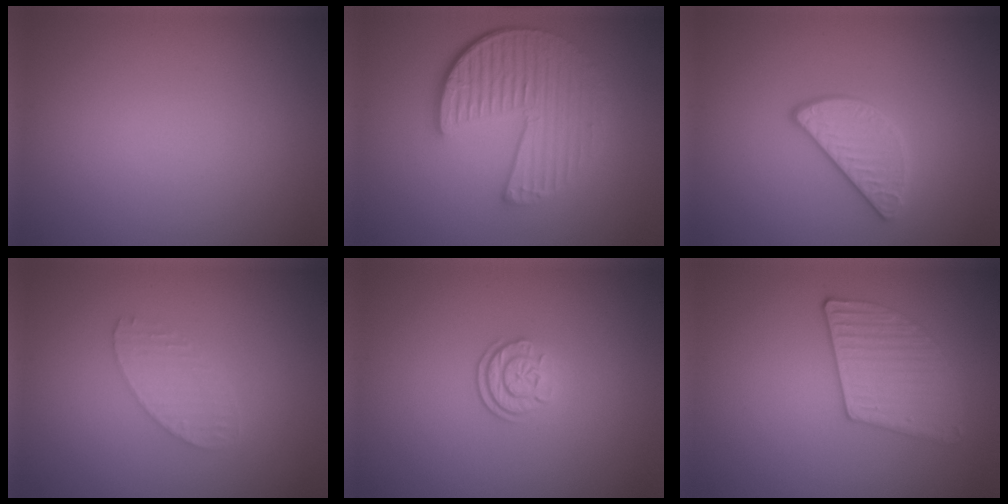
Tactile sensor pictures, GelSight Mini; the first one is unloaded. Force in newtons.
{"total": 6.3, "press": 4.4, "slide": 4.4}
{"total": 2.9, "press": 2.7, "slide": 1.2}
{"total": 2.0, "press": 2.0, "slide": 0.1}
{"total": 2.1, "press": 1.7, "slide": 1.3}
{"total": 3.0, "press": 2.9, "slide": 0.4}